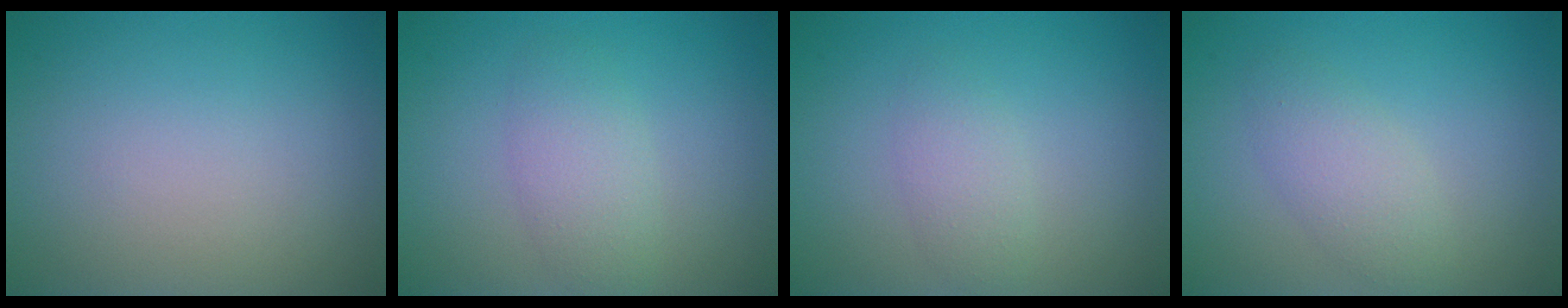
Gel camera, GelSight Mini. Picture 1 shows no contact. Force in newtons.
{"total": 2.7, "press": 2.7, "slide": 0.1}
{"total": 1.8, "press": 1.8, "slide": 0.1}
{"total": 2.7, "press": 2.6, "slide": 0.1}